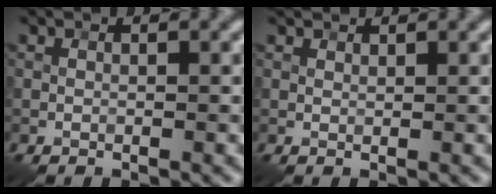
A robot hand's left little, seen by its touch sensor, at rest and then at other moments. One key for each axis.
{"total": 1.3, "fx": 1.2, "fy": 0.3, "fz": 0.3, "tx": -0.013, "ty": 0.003, "tz": 0.019}